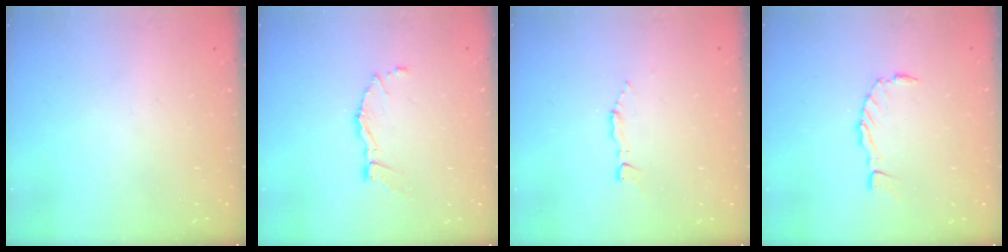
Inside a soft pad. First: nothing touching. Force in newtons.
{"total": 7.9, "press": 7.8, "slide": 0.6}
{"total": 2.8, "press": 2.8, "slide": 0.4}
{"total": 0.6, "press": 0.6, "slide": 0.2}